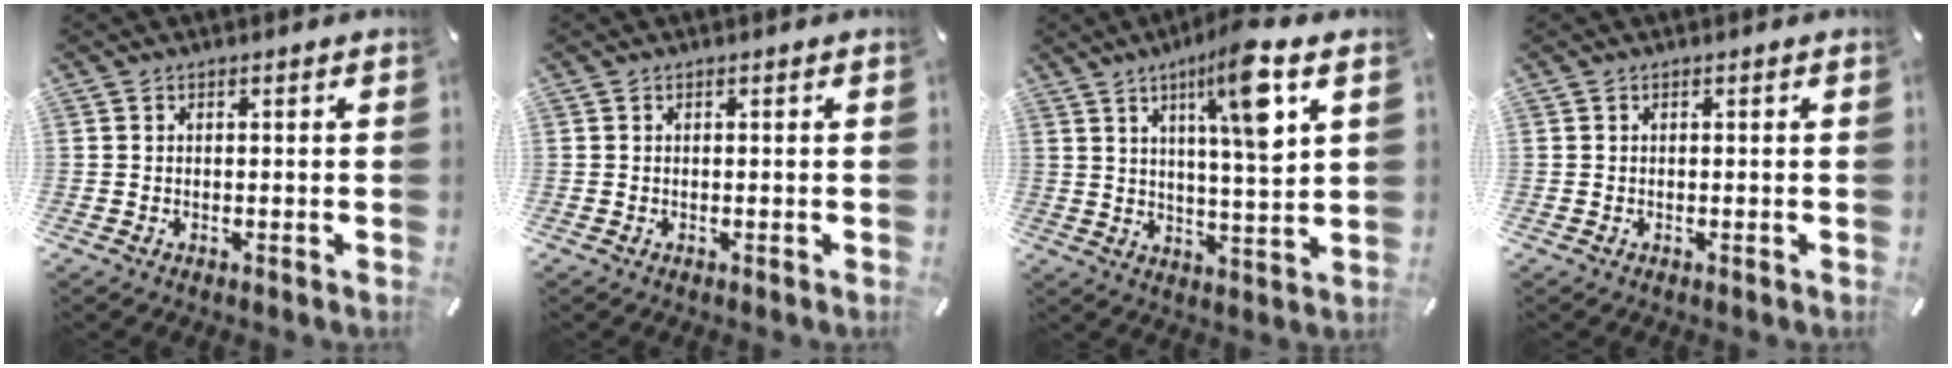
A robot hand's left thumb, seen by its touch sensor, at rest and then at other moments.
{"total": 0.0}
{"total": 12.6, "force": [6.2, 1.8, 10.8], "torque": [-0.170, -0.025, 0.092]}
{"total": 0.0}